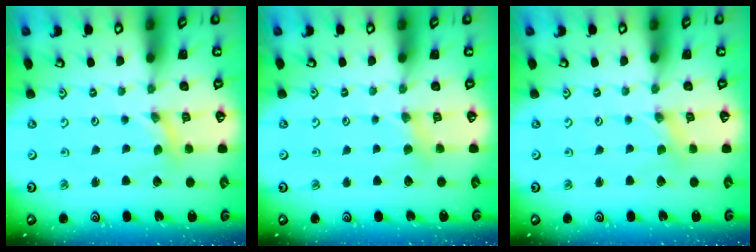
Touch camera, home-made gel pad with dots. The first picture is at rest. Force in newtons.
{"total": 2.8, "press": 2.7, "slide": 0.5}
{"total": 0.0}